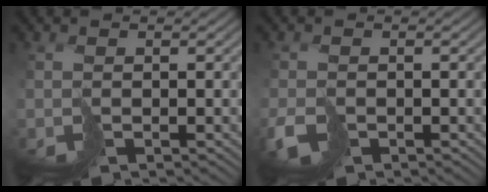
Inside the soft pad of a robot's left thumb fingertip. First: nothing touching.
{"total": 2.3, "force": [-1.3, 1.7, 1.0], "torque": [-0.028, -0.010, -0.026]}